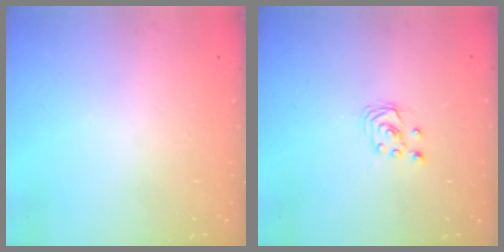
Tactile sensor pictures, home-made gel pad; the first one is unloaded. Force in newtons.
{"total": 2.6, "press": 2.6, "slide": 0.3}